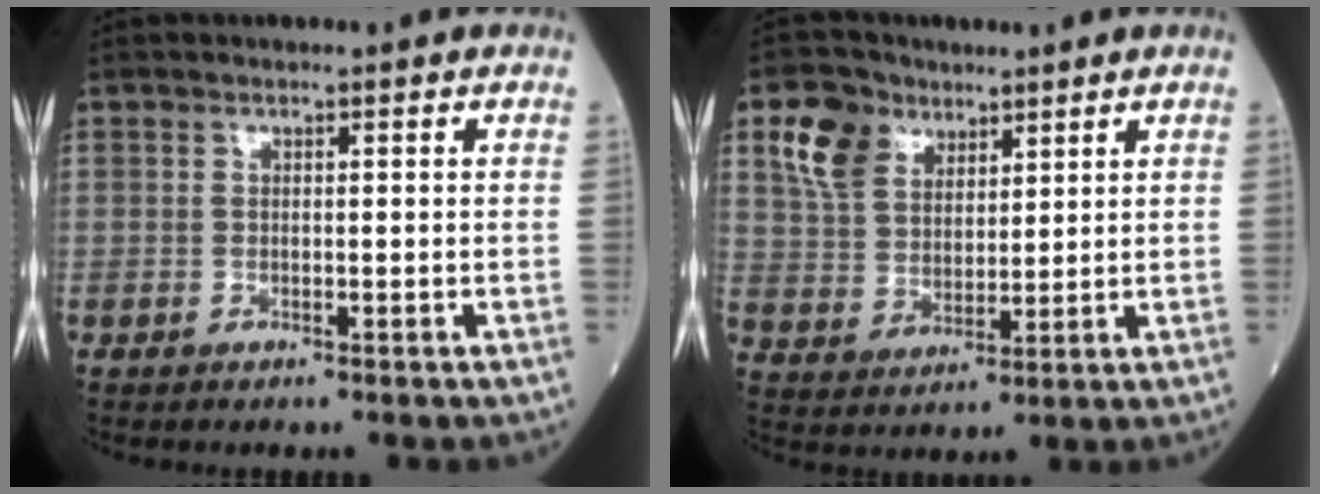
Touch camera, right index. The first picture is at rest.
{"total": 8.7, "force": [4.9, 5.8, 4.2], "torque": [-0.099, 0.027, 0.101]}